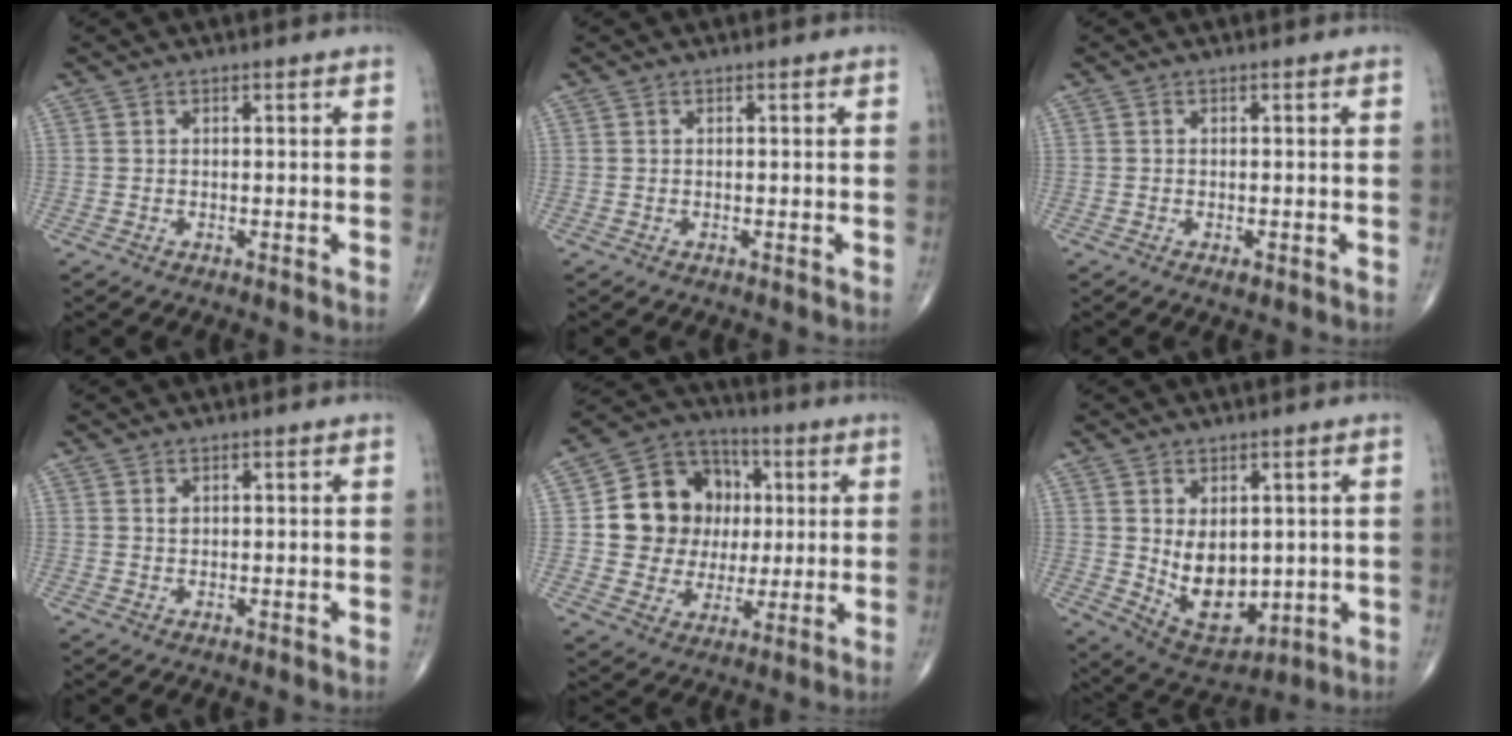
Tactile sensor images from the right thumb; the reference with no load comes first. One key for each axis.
{"total": 0.0}
{"total": 1.0, "fx": -0.5, "fy": 0.5, "fz": 0.7, "tx": -0.010, "ty": -0.001, "tz": -0.006}
{"total": 1.0, "fx": 0.4, "fy": 0.7, "fz": 0.6, "tx": -0.005, "ty": -0.001, "tz": 0.009}
{"total": 16.3, "fx": 2.0, "fy": 14.3, "fz": 7.7, "tx": -0.087, "ty": 0.021, "tz": 0.043}
{"total": 11.6, "fx": 0.0, "fy": 7.6, "fz": 8.8, "tx": -0.103, "ty": -0.015, "tz": 0.031}